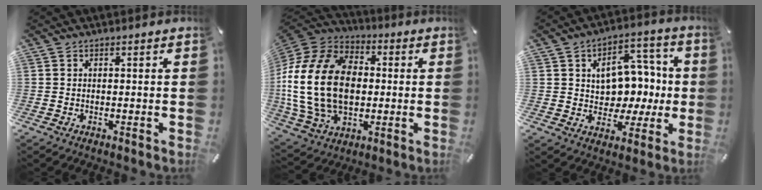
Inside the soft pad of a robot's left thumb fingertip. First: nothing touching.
{"total": 23.3, "force": [-0.7, 17.1, 15.8], "torque": [-0.342, 0.015, -0.011]}
{"total": 11.9, "force": [1.8, 10.1, 6.0], "torque": [-0.075, -0.016, 0.039]}